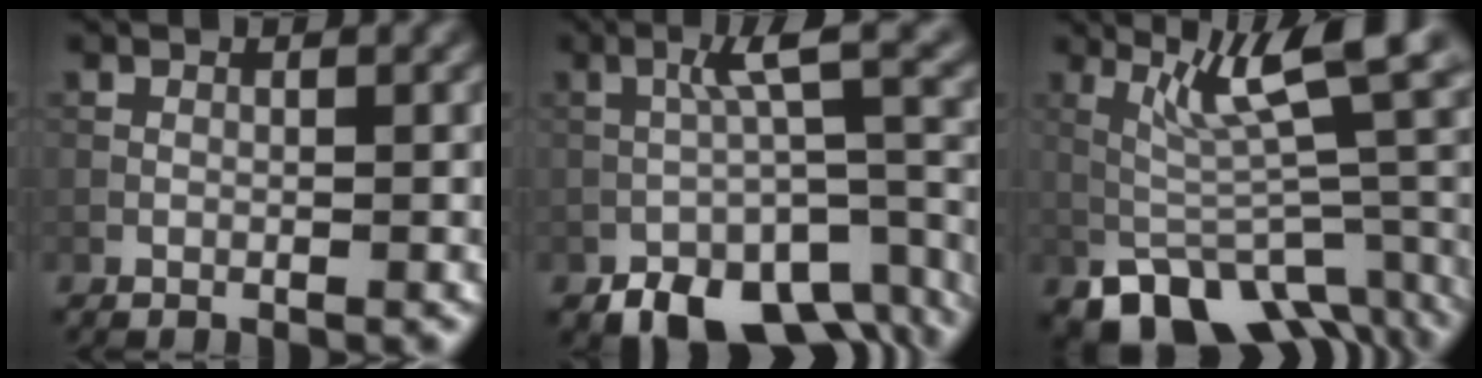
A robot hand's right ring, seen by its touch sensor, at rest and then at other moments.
{"total": 9.6, "force": [-5.6, 3.8, 6.7], "torque": [-0.097, -0.003, -0.090]}
{"total": 8.8, "force": [-1.6, 3.1, 8.1], "torque": [-0.128, 0.012, -0.015]}